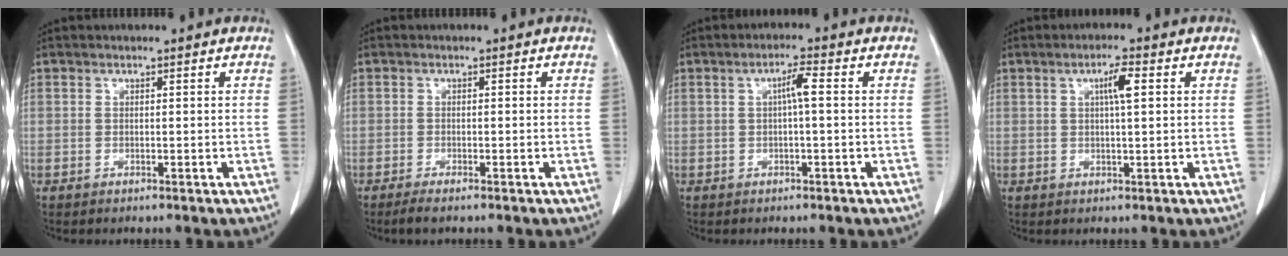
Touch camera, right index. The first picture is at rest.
{"total": 2.1, "force": [-1.6, 0.2, 1.3], "torque": [-0.028, -0.006, -0.028]}
{"total": 2.9, "force": [0.4, 0.3, 2.9], "torque": [-0.050, 0.005, 0.006]}
{"total": 3.6, "force": [1.1, 0.3, 3.4], "torque": [-0.059, 0.003, 0.016]}